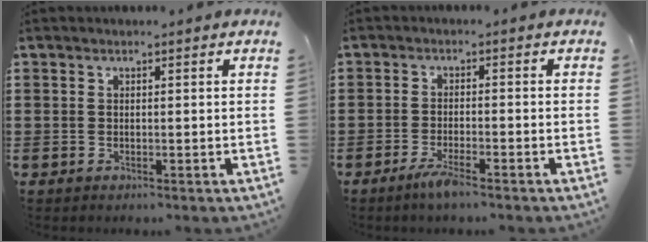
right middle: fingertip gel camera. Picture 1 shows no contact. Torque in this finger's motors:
{"motor_torque": [2.14, 0.00, 0.23, 0.11]}